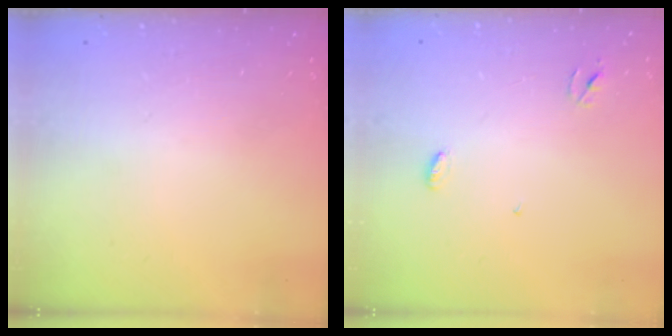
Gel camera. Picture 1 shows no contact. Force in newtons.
{"total": 3.2, "press": 3.2, "slide": 0.3}